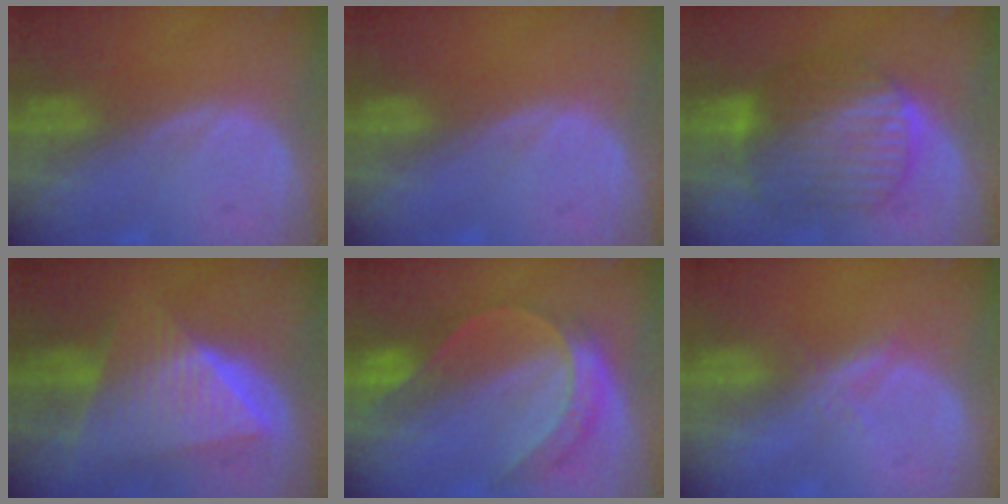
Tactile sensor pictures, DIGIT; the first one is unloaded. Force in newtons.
{"total": 0.0}
{"total": 10.0, "press": 9.9, "slide": 0.9}
{"total": 10.1, "press": 10.1, "slide": 0.6}
{"total": 7.7, "press": 6.5, "slide": 4.2}
{"total": 1.7, "press": 1.7, "slide": 0.1}